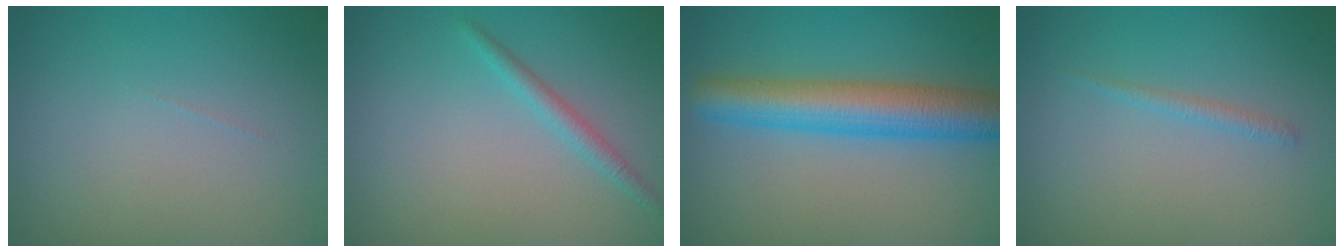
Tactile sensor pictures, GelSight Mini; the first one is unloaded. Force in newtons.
{"total": 1.6, "press": 1.6, "slide": 0.1}
{"total": 6.6, "press": 6.6, "slide": 0.1}
{"total": 0.9, "press": 0.9, "slide": 0.1}